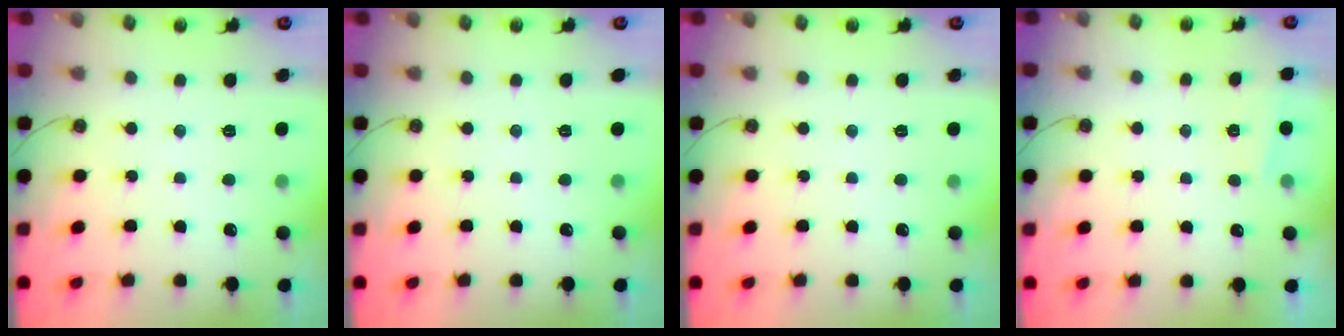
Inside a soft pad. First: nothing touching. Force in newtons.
{"total": 0.0}
{"total": 0.0}
{"total": 1.1, "press": 1.1, "slide": 0.1}